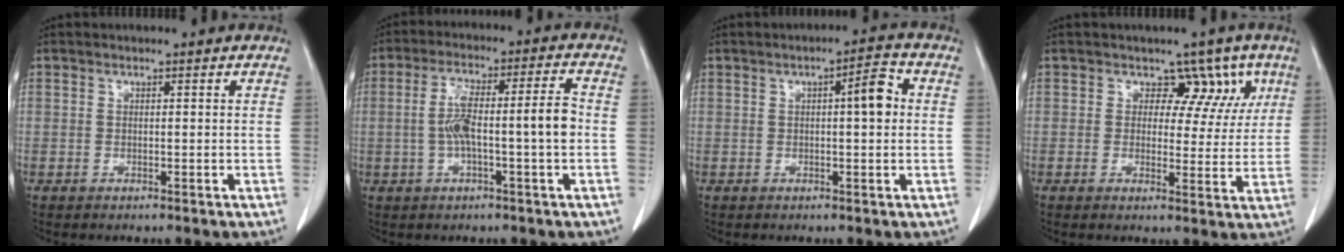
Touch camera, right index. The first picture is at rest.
{"total": 9.1, "force": [-1.0, 0.8, 9.0], "torque": [-0.166, 0.026, -0.018]}
{"total": 4.6, "force": [0.6, 0.8, 4.5], "torque": [-0.063, 0.011, 0.004]}
{"total": 6.1, "force": [3.0, 4.6, 2.5], "torque": [0.000, 0.008, 0.031]}